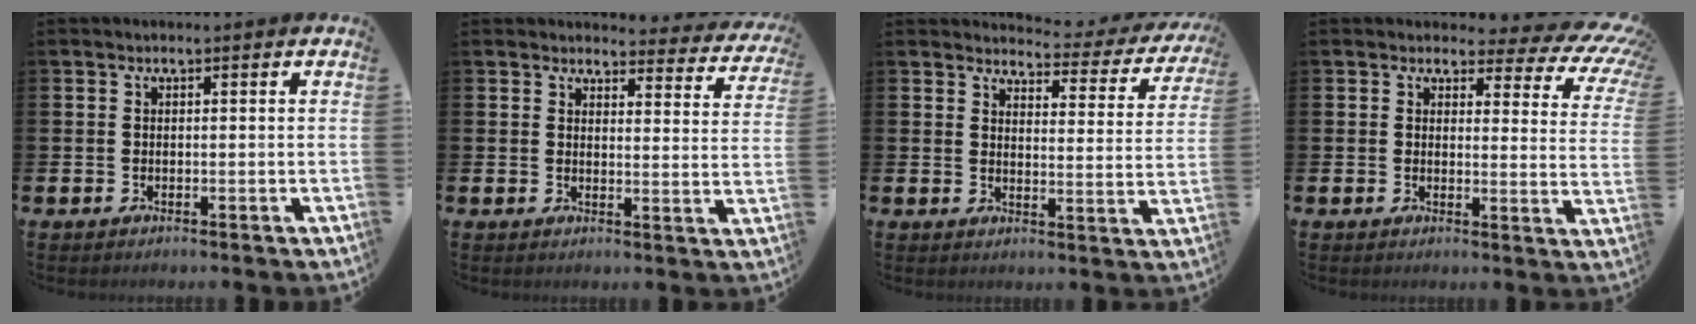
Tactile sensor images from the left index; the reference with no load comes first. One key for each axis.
{"total": 3.0, "fx": 2.9, "fy": 0.7, "fz": 0.2, "tx": -0.007, "ty": -0.027, "tz": 0.046}
{"total": 2.9, "fx": 2.6, "fy": 0.9, "fz": 0.7, "tx": -0.026, "ty": -0.027, "tz": 0.037}
{"total": 3.8, "fx": 2.9, "fy": 1.8, "fz": 1.7, "tx": -0.029, "ty": -0.031, "tz": 0.041}